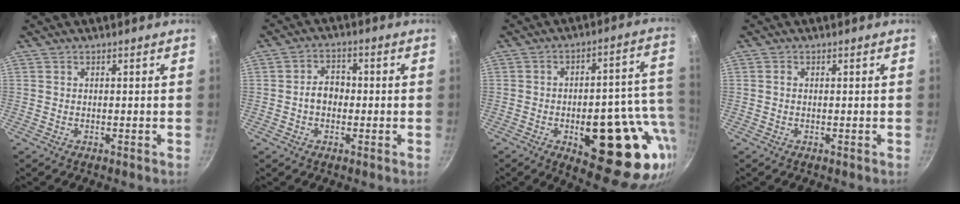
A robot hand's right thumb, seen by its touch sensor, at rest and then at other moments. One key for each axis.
{"total": 4.7, "fx": -0.7, "fy": 3.6, "fz": 3.0, "tx": -0.023, "ty": 0.018, "tz": -0.015}
{"total": 24.7, "fx": -6.4, "fy": 10.6, "fz": 21.4, "tx": -0.218, "ty": 0.012, "tz": -0.076}
{"total": 0.8, "fx": 0.0, "fy": 0.6, "fz": 0.5, "tx": -0.008, "ty": 0.004, "tz": -0.002}